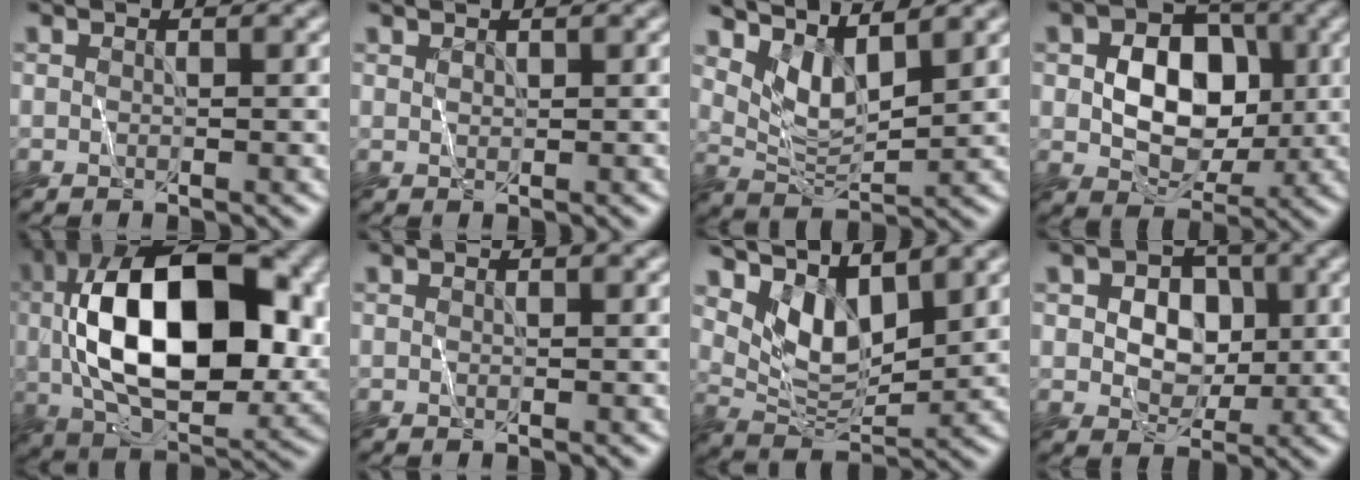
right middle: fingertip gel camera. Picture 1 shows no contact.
{"total": 0.8, "force": [0.8, -0.1, -0.3], "torque": [0.007, 0.003, 0.016]}
{"total": 3.6, "force": [3.0, 0.7, 2.0], "torque": [-0.045, -0.009, 0.059]}
{"total": 7.4, "force": [0.1, 5.3, 5.2], "torque": [-0.083, 0.002, -0.005]}
{"total": 15.9, "force": [1.6, 8.3, 13.4], "torque": [-0.226, 0.014, 0.021]}
{"total": 0.0}
{"total": 4.6, "force": [3.6, 1.4, 2.4], "torque": [-0.052, -0.011, 0.065]}
{"total": 4.9, "force": [0.5, 3.8, 3.0], "torque": [-0.039, 0.003, 0.002]}